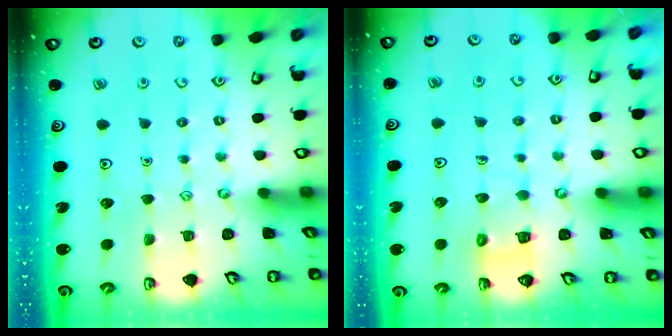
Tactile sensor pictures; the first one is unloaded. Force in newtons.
{"total": 5.3, "press": 5.3, "slide": 0.5}